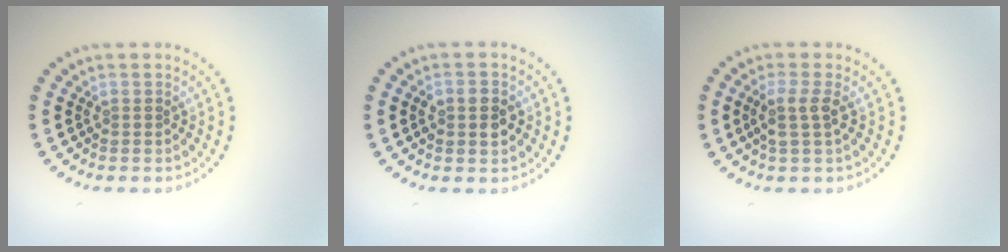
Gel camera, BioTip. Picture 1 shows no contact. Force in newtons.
{"total": 2.8, "press": 2.8, "slide": 0.1}
{"total": 2.0, "press": 1.7, "slide": 1.1}